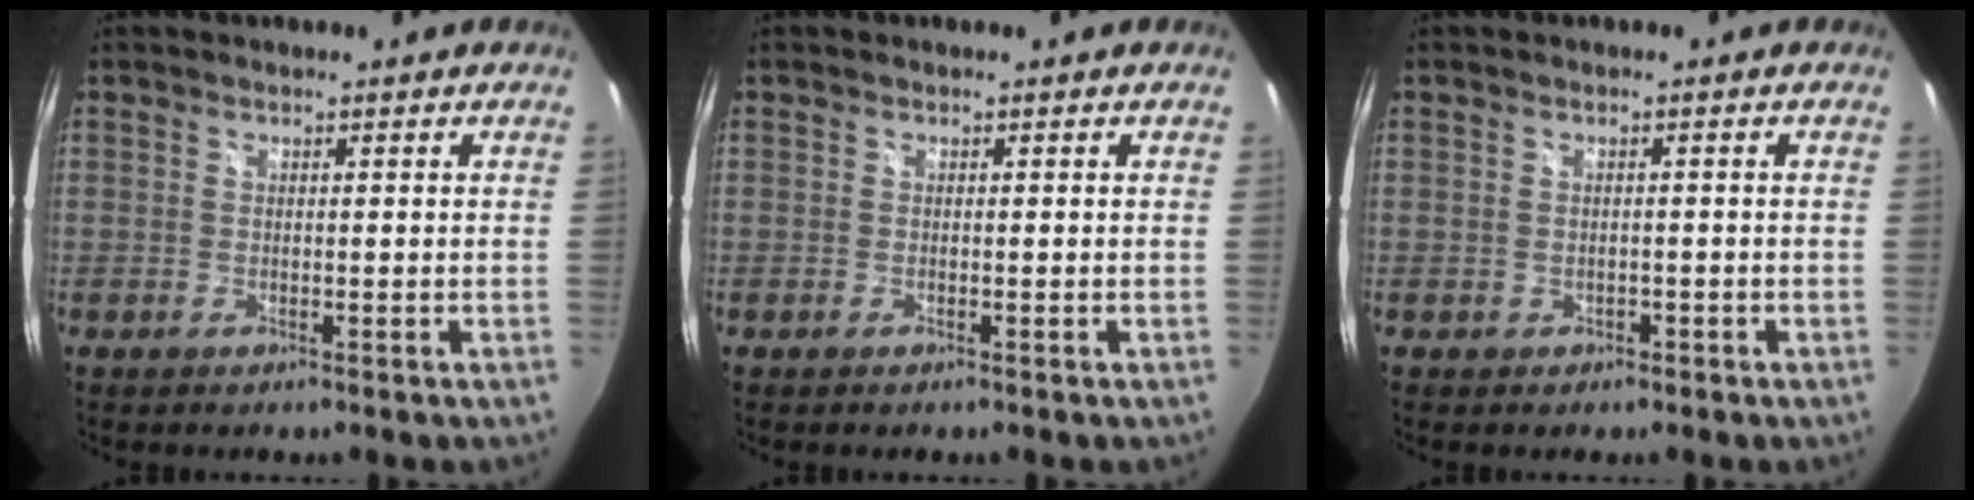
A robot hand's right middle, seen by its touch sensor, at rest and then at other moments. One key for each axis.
{"total": 0.0}
{"total": 1.4, "fx": -0.6, "fy": 1.2, "fz": 0.3, "tx": -0.006, "ty": -0.001, "tz": -0.005}